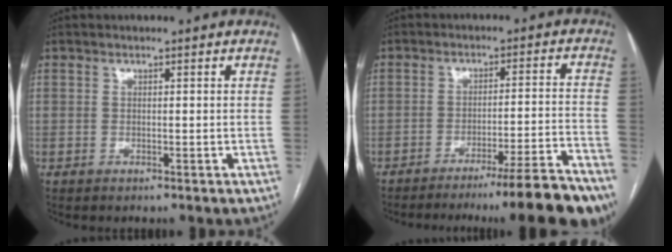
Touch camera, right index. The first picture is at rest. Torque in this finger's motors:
{"motor_torque": [1.27, -0.87, 0.62, 0.16]}